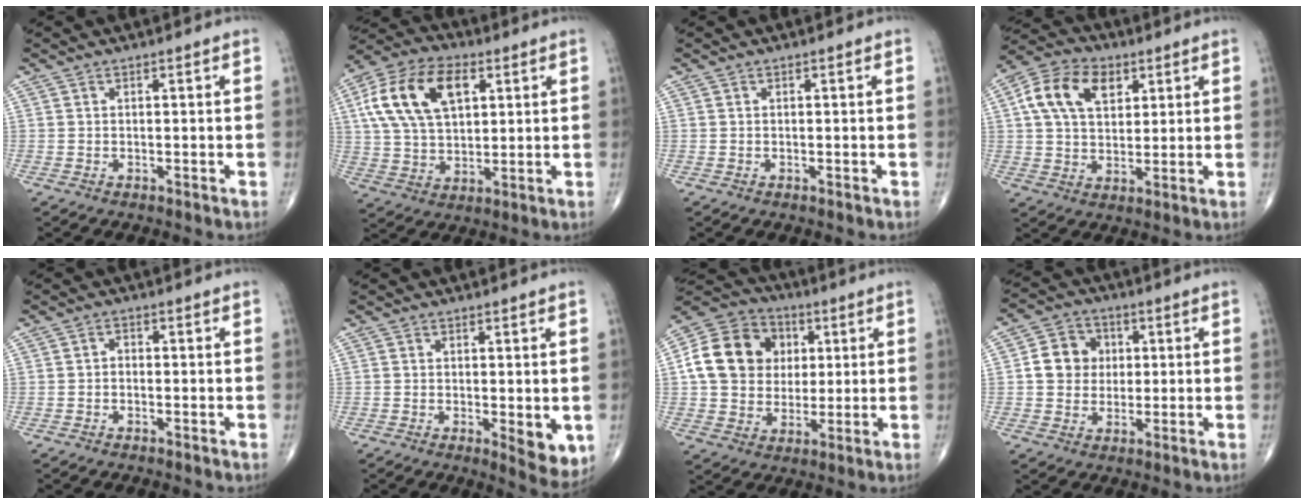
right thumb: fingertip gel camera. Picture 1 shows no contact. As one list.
[{"total": 17.2, "force": [5.5, 10.2, 12.8], "torque": [-0.228, 0.006, 0.097]}, {"total": 0.0}, {"total": 12.9, "force": [4.5, 8.5, 8.6], "torque": [-0.141, 0.005, 0.076]}, {"total": 1.2, "force": [-0.4, 0.9, 0.7], "torque": [-0.004, 0.005, -0.010]}, {"total": 5.9, "force": [-0.8, 2.2, 5.4], "torque": [-0.062, -0.016, -0.006]}, {"total": 16.2, "force": [2.9, 13.7, 8.3], "torque": [-0.129, 0.013, 0.048]}, {"total": 8.5, "force": [1.0, 7.5, 3.8], "torque": [-0.031, 0.005, 0.010]}]